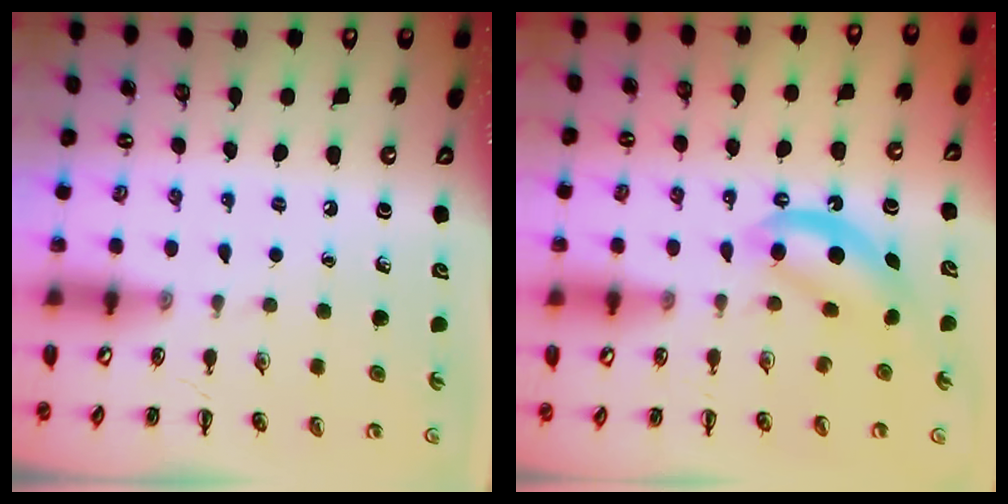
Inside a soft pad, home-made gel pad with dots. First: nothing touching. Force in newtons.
{"total": 6.3, "press": 6.3, "slide": 0.8}